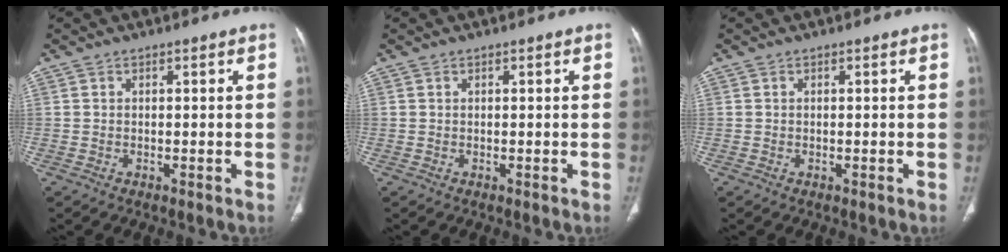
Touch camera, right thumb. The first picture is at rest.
{"total": 0.0}
{"total": 0.0}